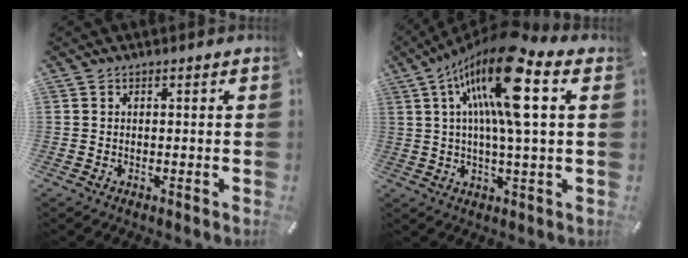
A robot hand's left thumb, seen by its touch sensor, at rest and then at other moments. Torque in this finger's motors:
{"motor_torque": [1.77, 3.24, 2.47, -0.30, 0.84]}